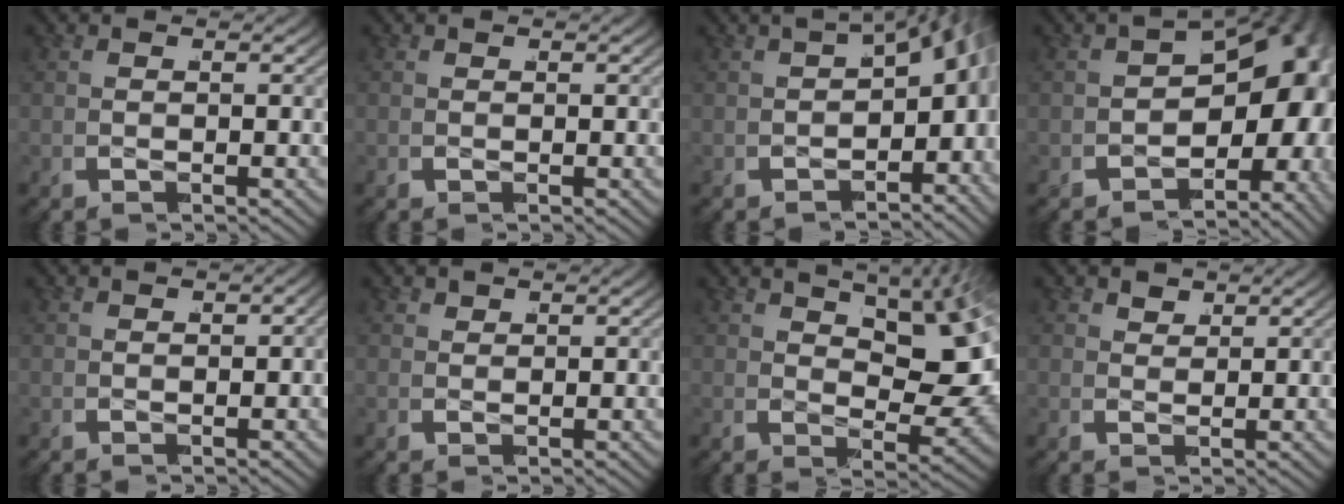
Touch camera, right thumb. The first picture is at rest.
{"total": 0.0}
{"total": 7.3, "force": [-0.6, 4.6, 5.6], "torque": [-0.075, 0.006, -0.013]}
{"total": 15.6, "force": [-1.8, 10.8, 11.2], "torque": [-0.158, -0.034, -0.021]}
{"total": 0.5, "force": [-0.2, 0.3, 0.3], "torque": [-0.002, -0.001, -0.004]}
{"total": 1.0, "force": [0.9, 0.1, -0.2], "torque": [0.007, -0.001, 0.018]}
{"total": 9.0, "force": [1.0, 4.4, 7.8], "torque": [-0.107, -0.004, 0.024]}
{"total": 1.6, "force": [1.5, 0.6, 0.1], "torque": [0.002, 0.000, 0.024]}